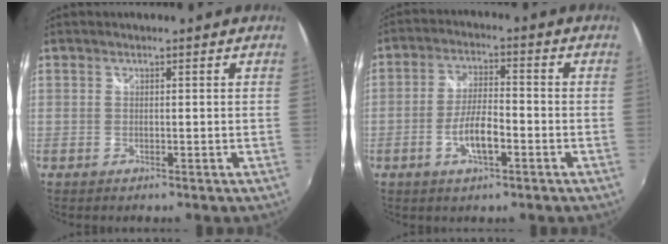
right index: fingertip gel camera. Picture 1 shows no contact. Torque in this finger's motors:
{"motor_torque": [0.22, -0.09, 0.23, 0.04]}